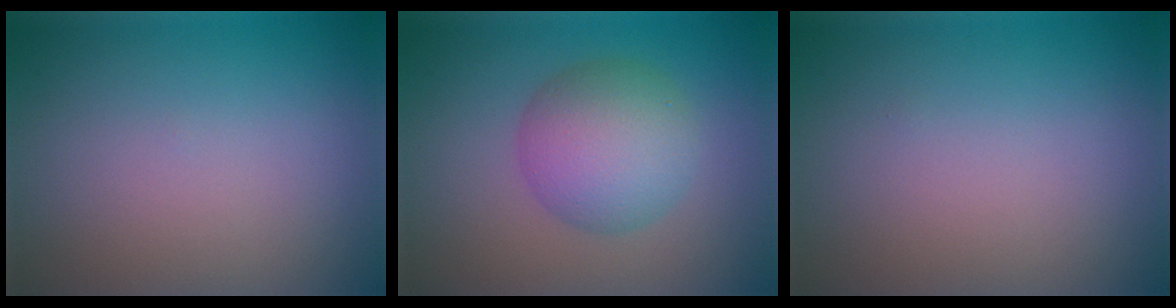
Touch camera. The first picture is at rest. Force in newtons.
{"total": 6.0, "press": 6.0, "slide": 0.1}
{"total": 0.0}